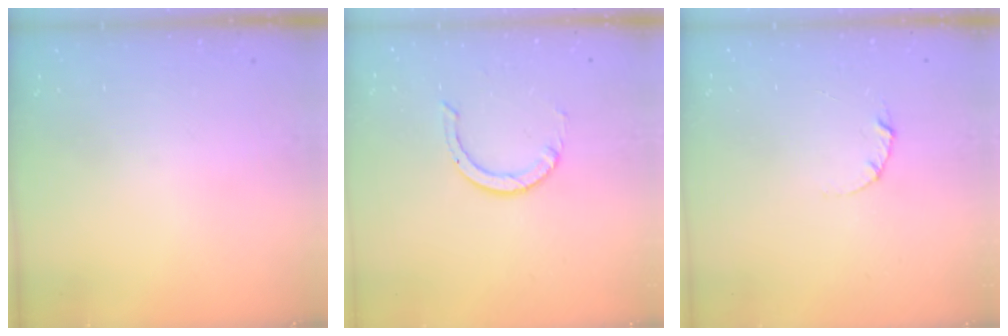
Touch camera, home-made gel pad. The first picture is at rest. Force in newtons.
{"total": 2.8, "press": 2.8, "slide": 0.2}
{"total": 2.1, "press": 2.1, "slide": 0.1}